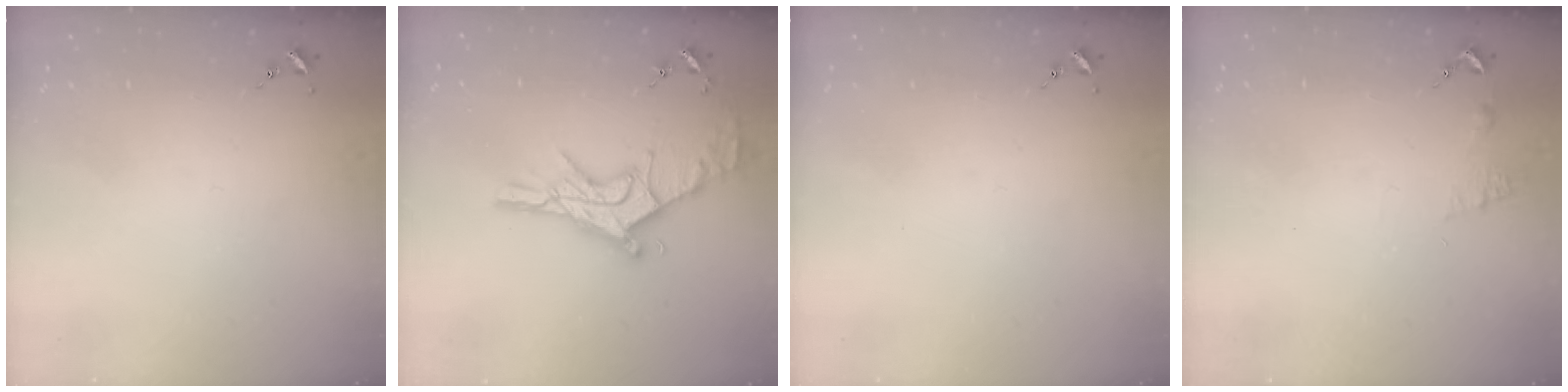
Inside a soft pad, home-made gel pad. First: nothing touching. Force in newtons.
{"total": 17.6, "press": 17.5, "slide": 1.6}
{"total": 0.0}
{"total": 6.7, "press": 6.7, "slide": 0.5}